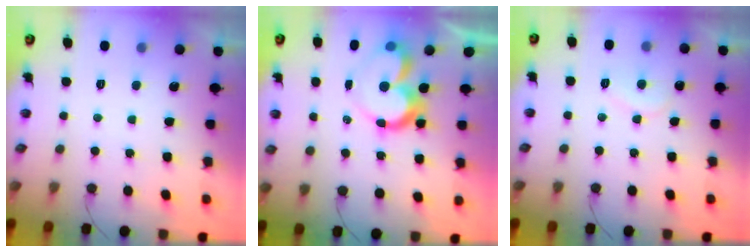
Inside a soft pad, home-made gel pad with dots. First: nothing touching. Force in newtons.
{"total": 10.0, "press": 10.0, "slide": 0.9}
{"total": 6.6, "press": 6.6, "slide": 0.5}